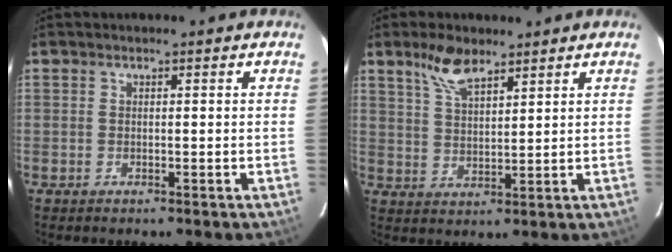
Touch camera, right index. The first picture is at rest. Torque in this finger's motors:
{"motor_torque": [0.11, 0.11, 0.09, 0.06]}